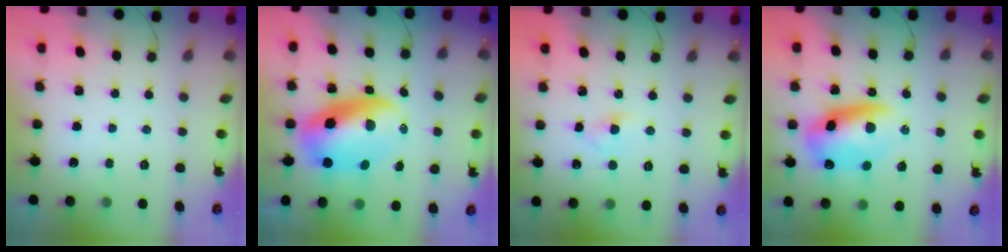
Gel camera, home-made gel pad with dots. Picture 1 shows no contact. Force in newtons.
{"total": 12.5, "press": 12.0, "slide": 3.4}
{"total": 3.2, "press": 3.0, "slide": 1.2}
{"total": 11.3, "press": 11.0, "slide": 2.5}